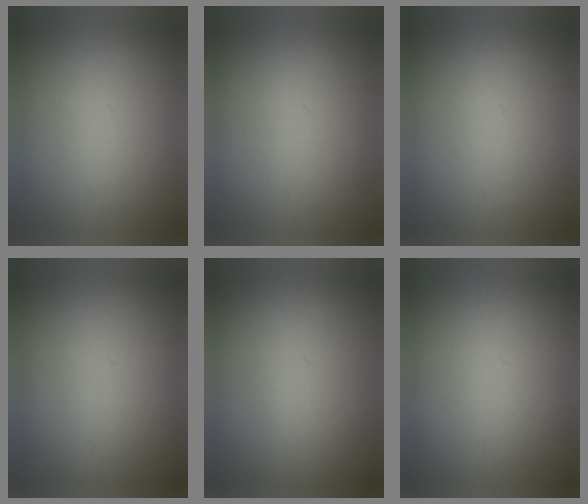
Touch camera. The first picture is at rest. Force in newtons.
{"total": 1.0}
{"total": 1.2}
{"total": 1.9}
{"total": 4.6}
{"total": 2.0}